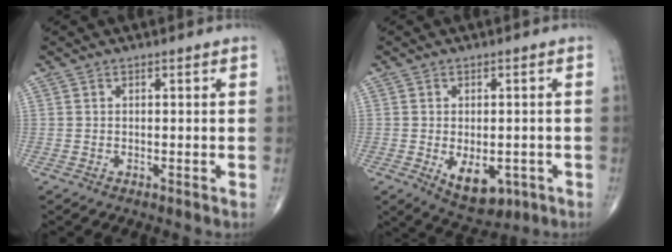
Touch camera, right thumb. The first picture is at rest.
{"total": 8.0, "force": [-2.4, 4.6, 6.1], "torque": [-0.068, -0.001, -0.021]}